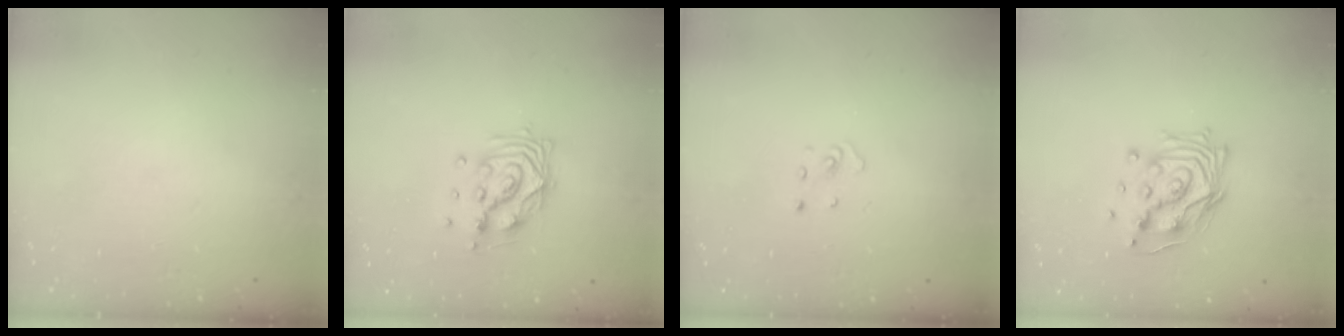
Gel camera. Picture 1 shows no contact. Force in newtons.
{"total": 10.6, "press": 10.5, "slide": 0.8}
{"total": 1.9, "press": 1.9, "slide": 0.1}
{"total": 12.9, "press": 12.8, "slide": 1.1}